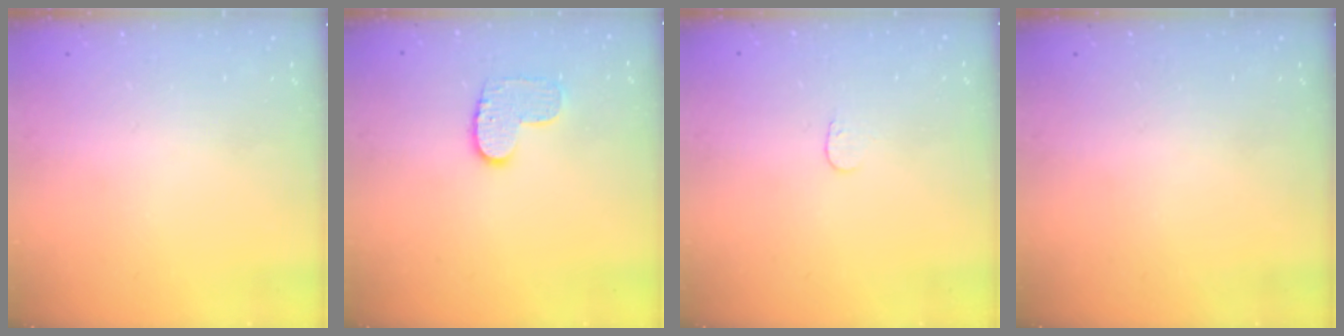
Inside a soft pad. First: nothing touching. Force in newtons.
{"total": 7.9, "press": 7.9, "slide": 0.3}
{"total": 3.6, "press": 3.6, "slide": 0.3}
{"total": 0.0}